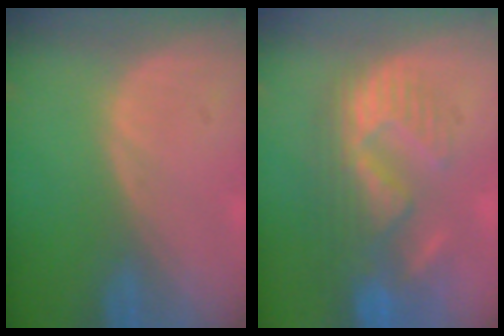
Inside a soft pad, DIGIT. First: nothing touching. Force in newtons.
{"total": 11.0, "press": 9.6, "slide": 5.2}